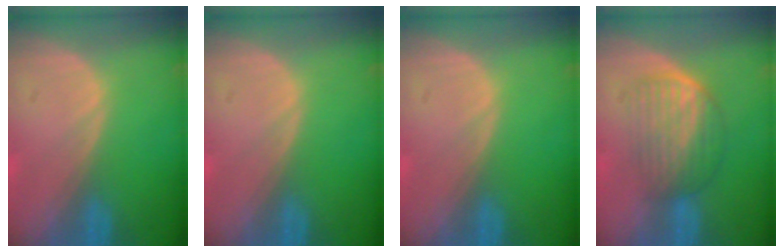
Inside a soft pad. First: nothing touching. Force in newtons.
{"total": 0.0}
{"total": 0.0}
{"total": 6.9, "press": 5.9, "slide": 3.6}